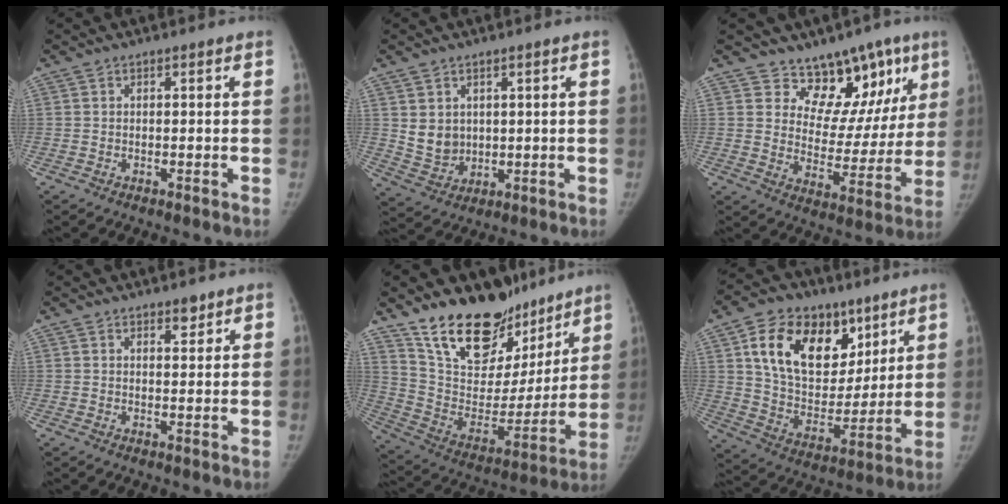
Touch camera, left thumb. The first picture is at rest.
{"total": 5.7, "force": [1.7, 4.8, 2.7], "torque": [-0.032, -0.020, 0.050]}
{"total": 14.5, "force": [10.0, 8.9, 5.7], "torque": [-0.005, -0.057, 0.146]}
{"total": 2.1, "force": [1.6, 1.0, 1.0], "torque": [-0.003, -0.010, 0.023]}
{"total": 24.4, "force": [18.4, 12.1, 10.5], "torque": [-0.126, -0.096, 0.310]}
{"total": 21.6, "force": [10.0, 14.3, 12.6], "torque": [-0.176, -0.034, 0.177]}